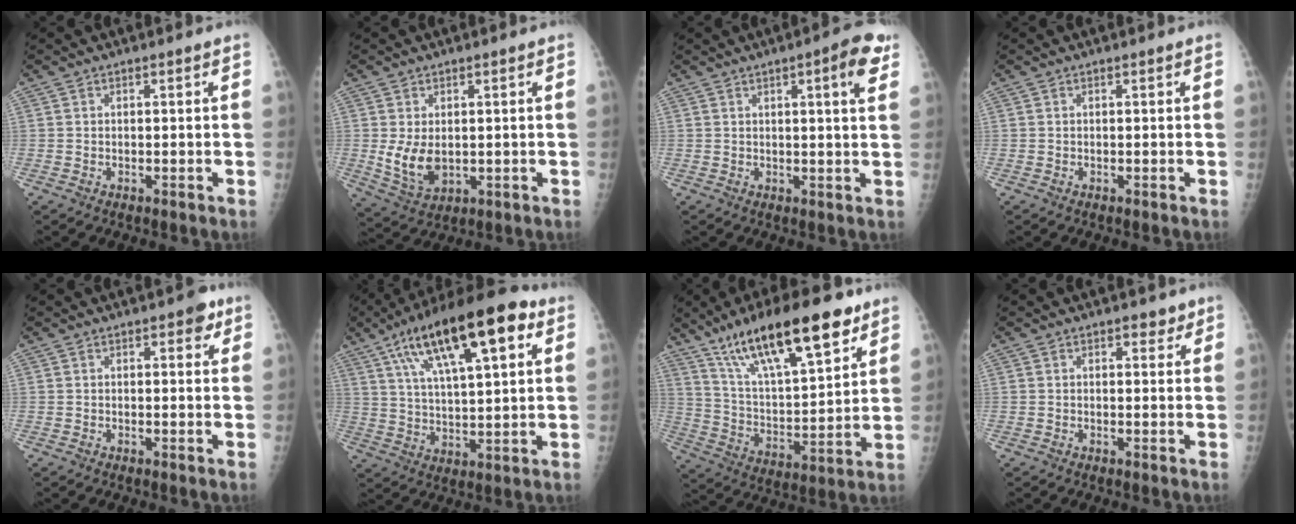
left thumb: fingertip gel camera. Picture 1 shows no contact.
{"total": 6.6, "force": [0.0, 4.3, 5.0], "torque": [-0.084, -0.015, 0.016]}
{"total": 6.5, "force": [3.0, 1.1, 5.7], "torque": [-0.069, -0.008, 0.034]}
{"total": 0.0}
{"total": 3.2, "force": [1.7, 1.5, 2.2], "torque": [-0.011, -0.002, 0.014]}
{"total": 22.1, "force": [10.1, 7.4, 18.1], "torque": [-0.288, -0.001, 0.165]}
{"total": 23.3, "force": [14.7, 7.0, 16.6], "torque": [-0.255, -0.044, 0.256]}
{"total": 2.3, "force": [1.5, 1.3, 1.2], "torque": [0.002, -0.006, 0.017]}